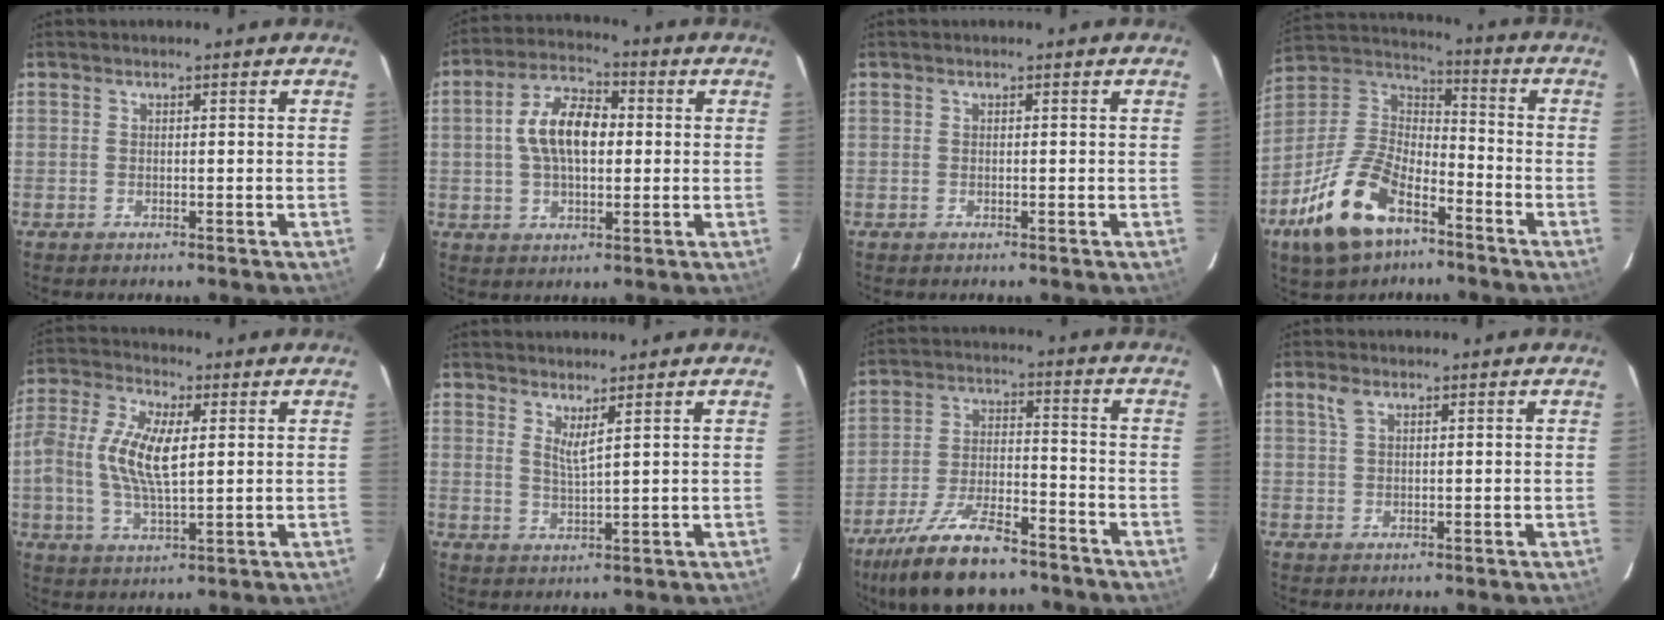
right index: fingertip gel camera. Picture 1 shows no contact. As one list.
[{"total": 10.2, "force": [0.7, 5.5, 8.5], "torque": [-0.161, 0.021, 0.010]}, {"total": 0.0}, {"total": 18.5, "force": [-10.4, 9.4, 12.0], "torque": [-0.263, -0.005, -0.191]}, {"total": 11.1, "force": [1.1, 4.6, 10.1], "torque": [-0.211, 0.008, 0.015]}, {"total": 2.8, "force": [2.1, -0.3, 1.9], "torque": [-0.038, -0.010, 0.033]}, {"total": 17.2, "force": [-13.4, 5.5, 9.3], "torque": [-0.196, -0.021, -0.229]}, {"total": 2.1, "force": [1.2, 1.0, 1.4], "torque": [-0.030, 0.006, 0.025]}]